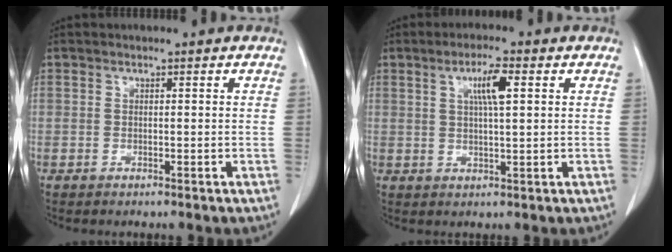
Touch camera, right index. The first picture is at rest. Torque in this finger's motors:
{"motor_torque": [0.62, 0.51, 0.09, 0.06]}